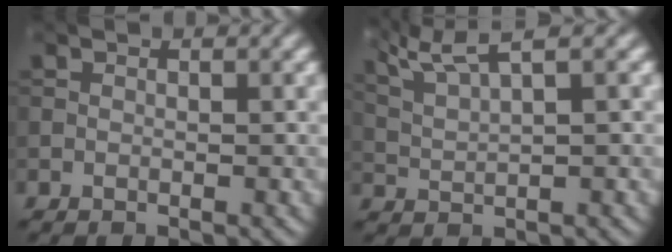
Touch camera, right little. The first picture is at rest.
{"total": 5.1, "force": [3.8, 0.9, 3.4], "torque": [-0.073, 0.016, 0.070]}